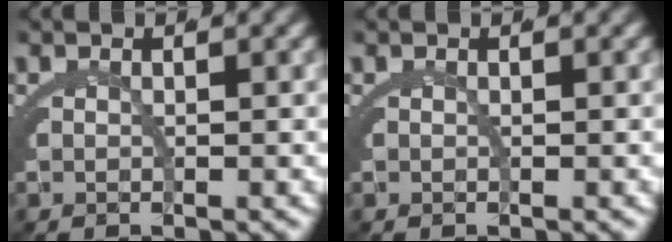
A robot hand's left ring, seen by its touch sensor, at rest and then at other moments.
{"total": 0.0}